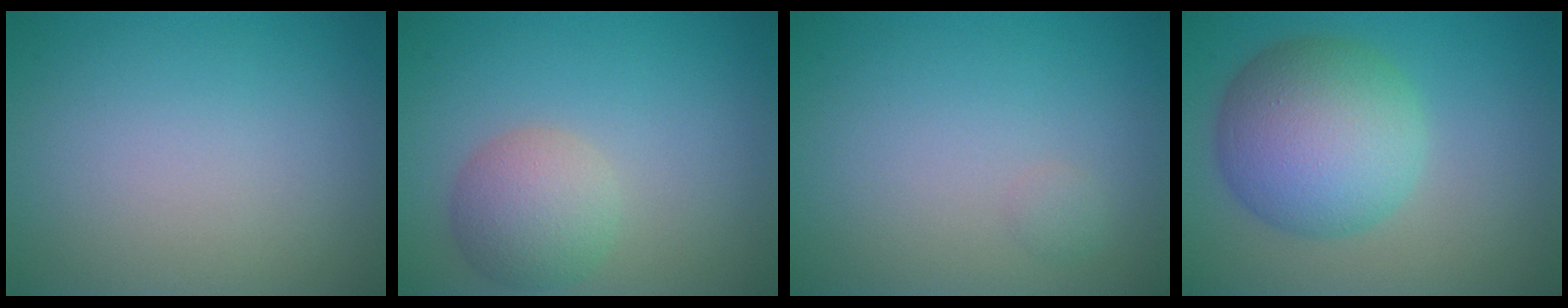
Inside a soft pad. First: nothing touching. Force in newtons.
{"total": 3.9, "press": 3.9, "slide": 0.2}
{"total": 0.6, "press": 0.6, "slide": 0.0}
{"total": 8.7, "press": 8.7, "slide": 0.2}